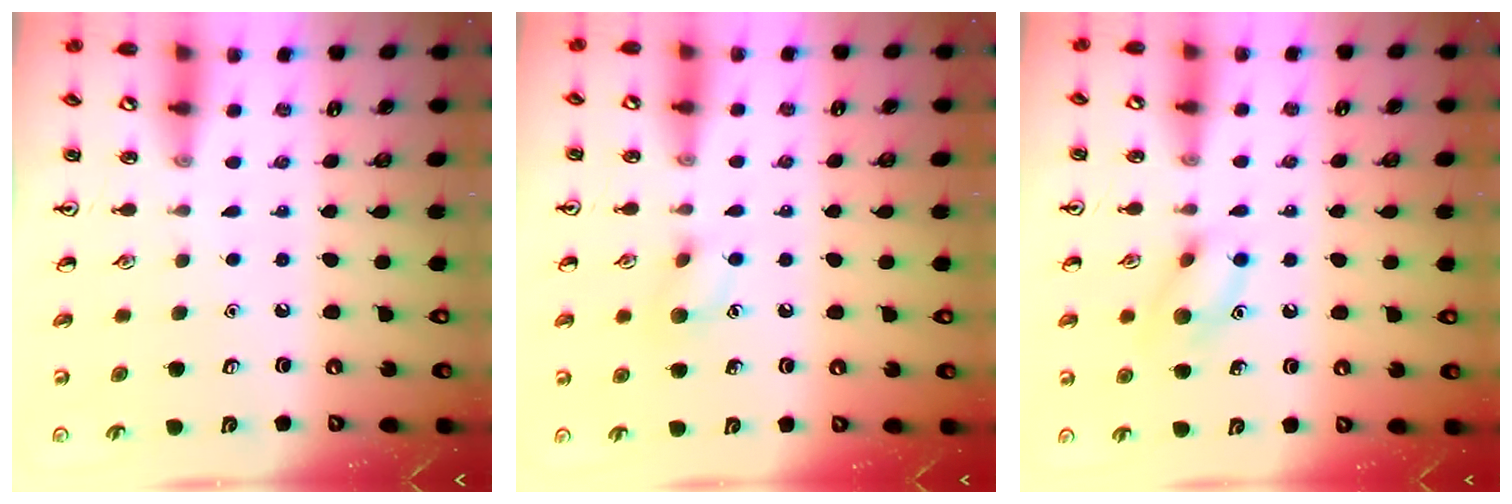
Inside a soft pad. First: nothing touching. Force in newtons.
{"total": 6.9, "press": 6.7, "slide": 1.5}
{"total": 10.0, "press": 10.0, "slide": 0.6}